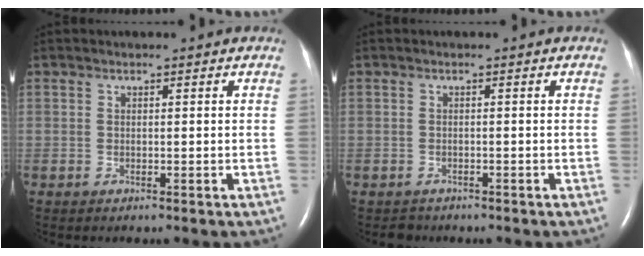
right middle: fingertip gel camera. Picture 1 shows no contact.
{"total": 1.3, "force": [-1.1, 0.7, -0.4], "torque": [0.000, 0.000, -0.017]}